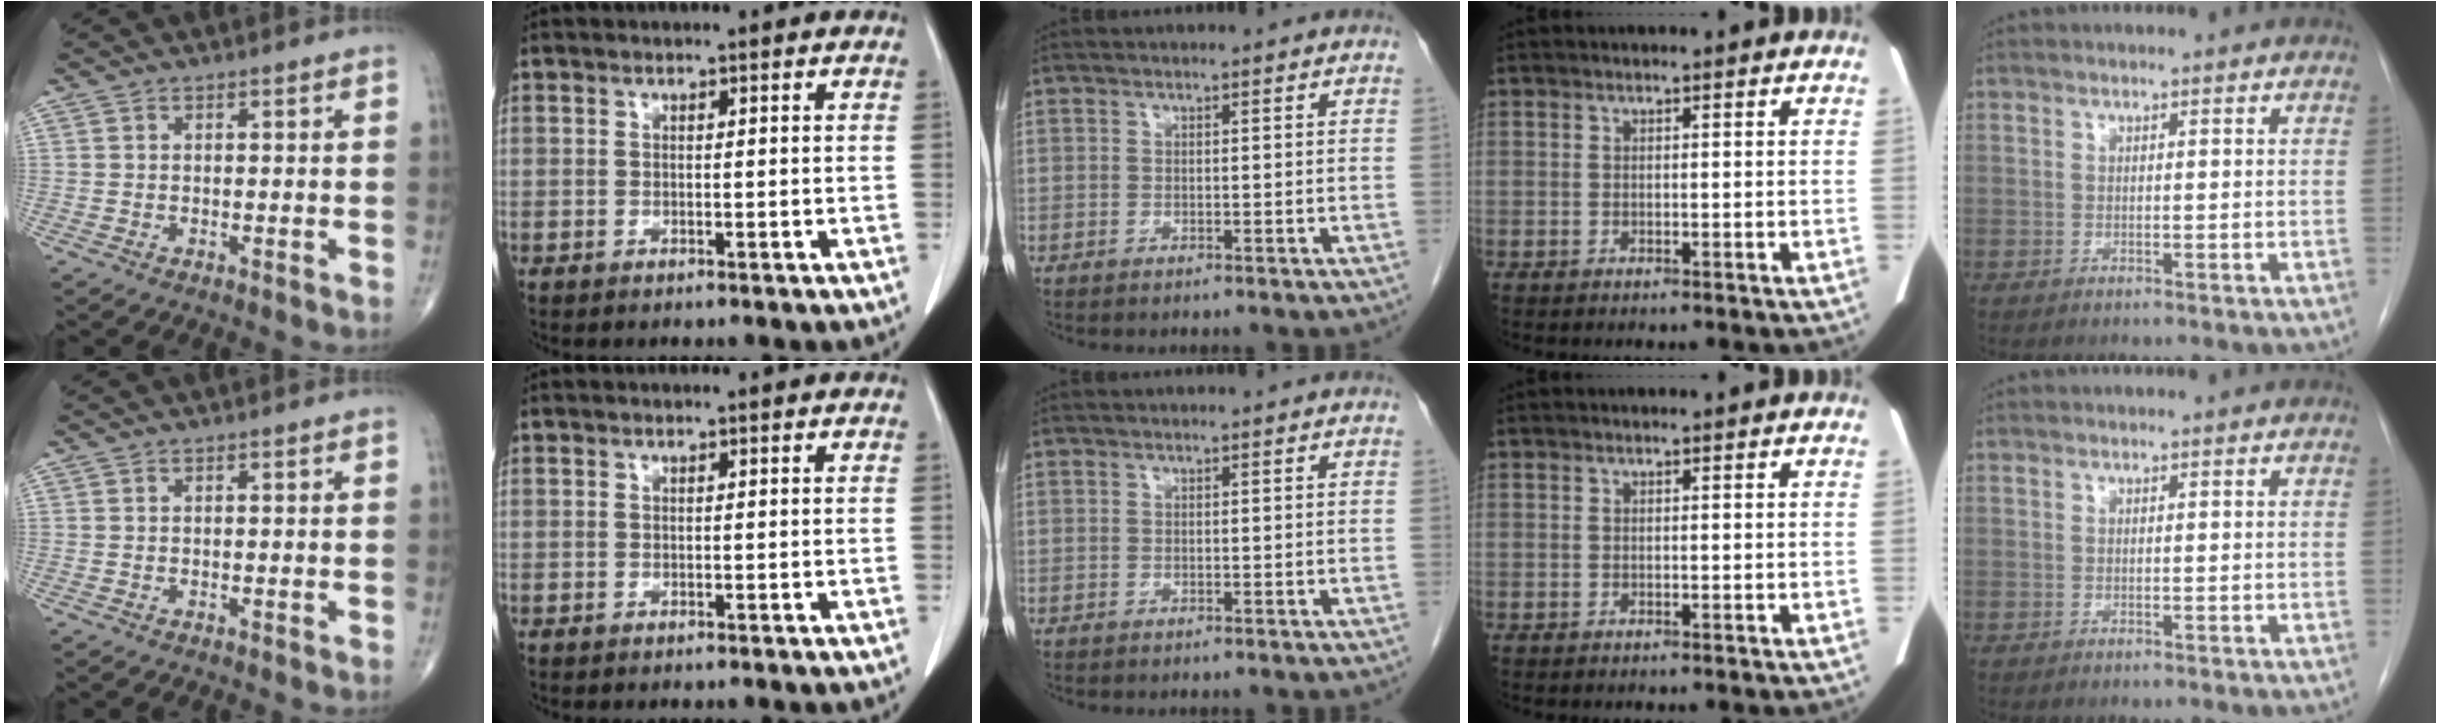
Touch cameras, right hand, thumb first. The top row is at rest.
{}